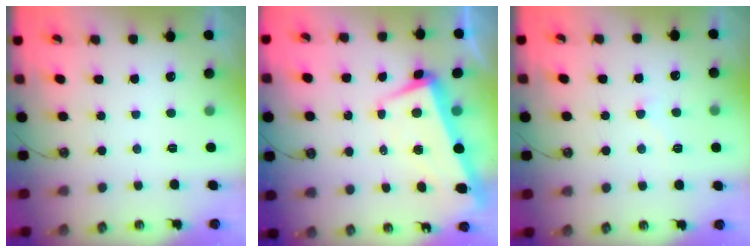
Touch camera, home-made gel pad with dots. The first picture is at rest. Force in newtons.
{"total": 2.2, "press": 0.3, "slide": 2.1}
{"total": 2.9, "press": 2.9, "slide": 0.5}